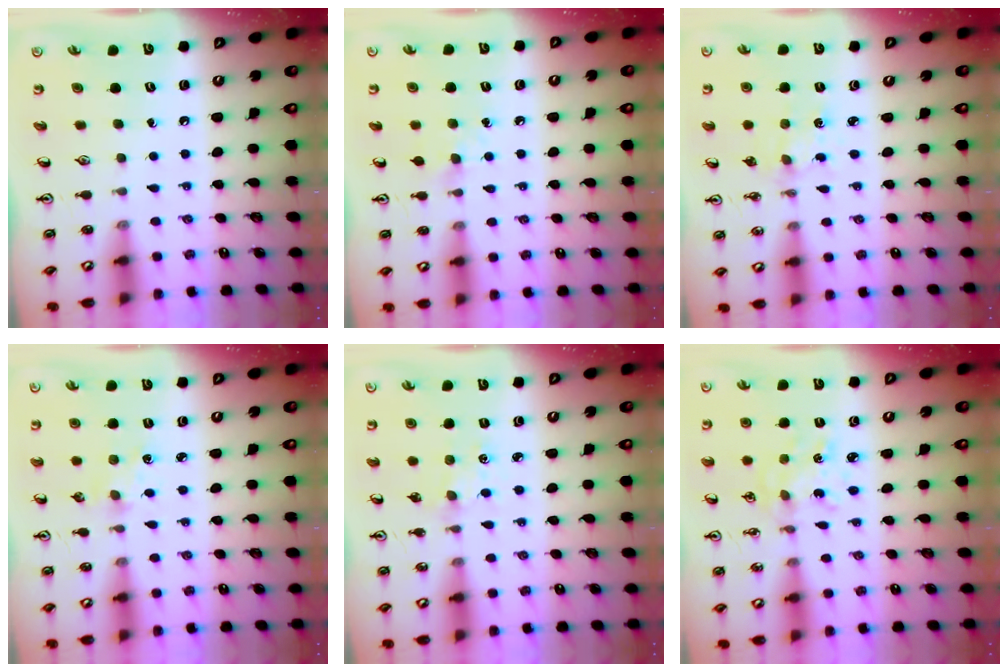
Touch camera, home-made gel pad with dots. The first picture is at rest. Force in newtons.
{"total": 4.9, "press": 4.8, "slide": 0.8}
{"total": 2.7, "press": 2.6, "slide": 0.4}
{"total": 2.1, "press": 2.1, "slide": 0.3}
{"total": 1.4, "press": 1.4, "slide": 0.2}
{"total": 2.1, "press": 2.1, "slide": 0.1}